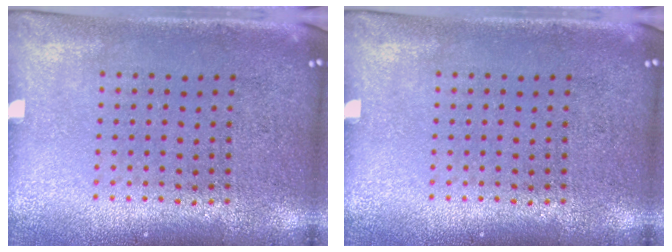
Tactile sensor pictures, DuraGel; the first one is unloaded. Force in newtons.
{"total": 0.0}